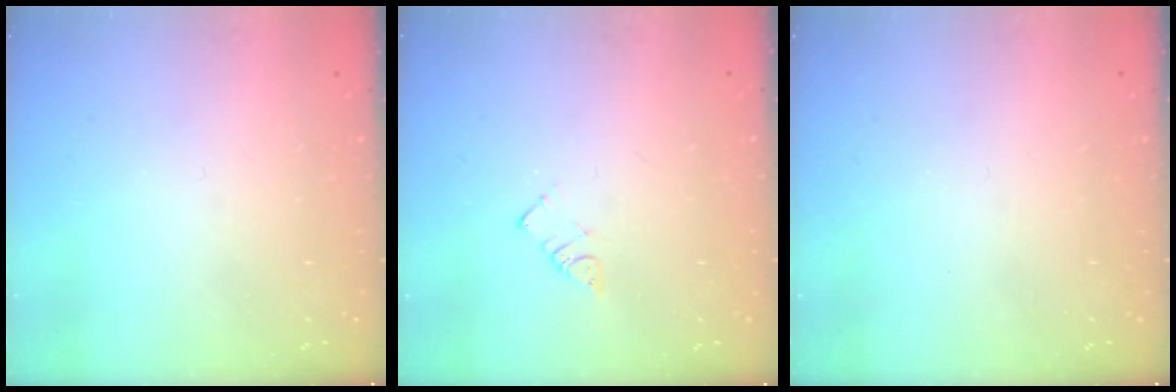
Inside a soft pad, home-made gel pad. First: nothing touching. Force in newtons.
{"total": 2.5, "press": 2.5, "slide": 0.1}
{"total": 0.0}